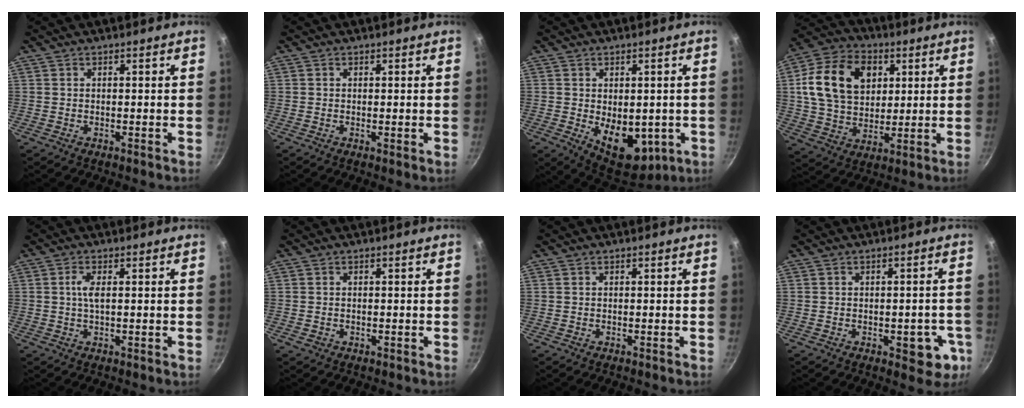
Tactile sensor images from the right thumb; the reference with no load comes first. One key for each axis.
{"total": 0.5, "fx": 0.1, "fy": 0.2, "fz": 0.5, "tx": -0.008, "ty": -0.004, "tz": -0.001}
{"total": 12.0, "fx": -1.9, "fy": 7.5, "fz": 9.2, "tx": -0.095, "ty": -0.020, "tz": -0.007}
{"total": 18.3, "fx": 4.8, "fy": 13.3, "fz": 11.6, "tx": -0.188, "ty": 0.000, "tz": 0.079}
{"total": 2.9, "fx": 0.5, "fy": 0.9, "fz": 2.7, "tx": -0.059, "ty": 0.003, "tz": 0.008}
{"total": 0.6, "fx": -0.1, "fy": 0.4, "fz": 0.3, "tx": -0.002, "ty": 0.001, "tz": -0.003}
{"total": 0.0}
{"total": 6.9, "fx": -2.4, "fy": 3.8, "fz": 5.3, "tx": -0.030, "ty": 0.011, "tz": -0.026}